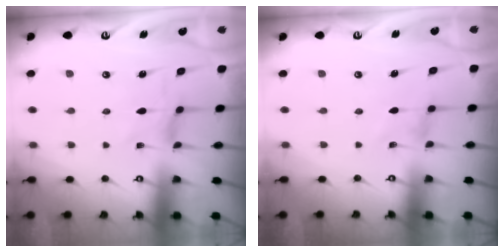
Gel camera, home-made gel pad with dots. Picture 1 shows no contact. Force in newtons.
{"total": 0.0}